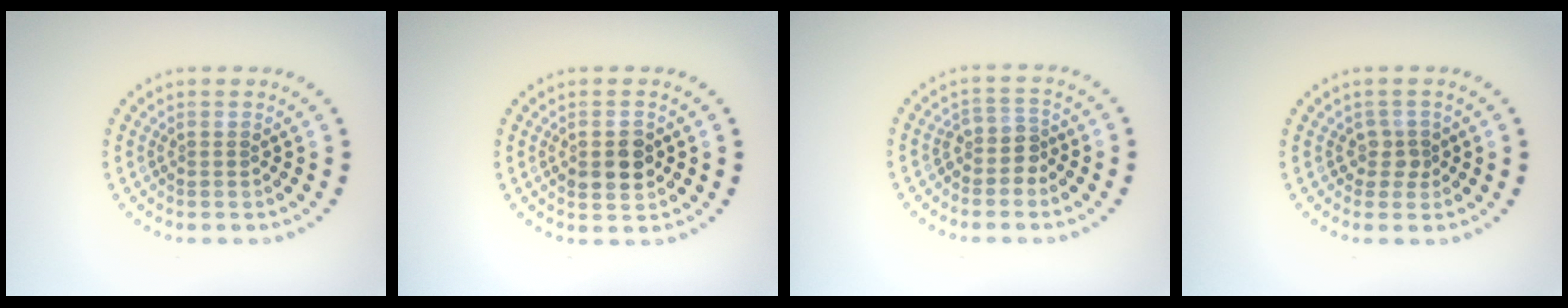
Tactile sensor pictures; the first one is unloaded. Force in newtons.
{"total": 2.9, "press": 2.9, "slide": 0.2}
{"total": 2.0, "press": 1.6, "slide": 1.2}
{"total": 1.5, "press": 1.2, "slide": 1.0}